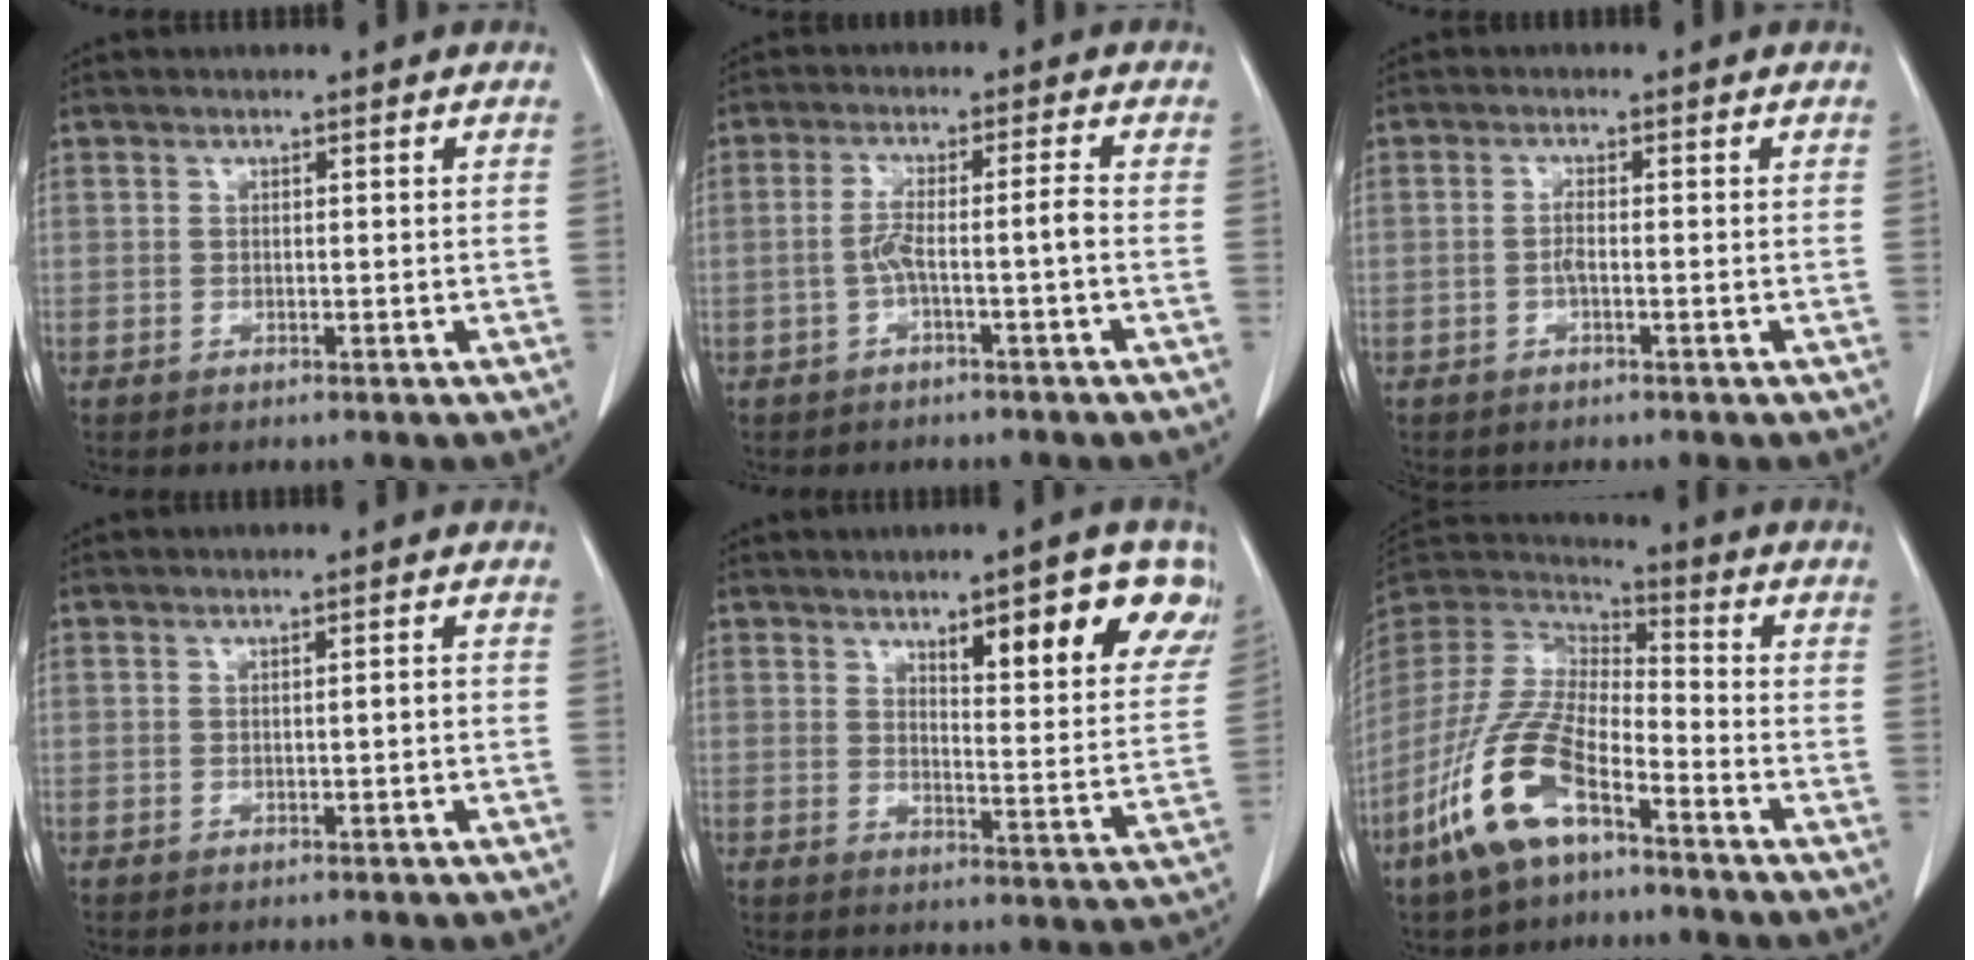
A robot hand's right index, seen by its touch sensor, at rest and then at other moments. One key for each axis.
{"total": 4.3, "fx": -1.4, "fy": -0.3, "fz": 4.0, "tx": -0.080, "ty": 0.016, "tz": -0.023}
{"total": 1.5, "fx": -0.4, "fy": 0.2, "fz": 1.4, "tx": -0.028, "ty": 0.001, "tz": -0.010}
{"total": 0.9, "fx": -0.2, "fy": 0.1, "fz": 0.8, "tx": -0.012, "ty": 0.001, "tz": -0.001}
{"total": 12.6, "fx": 7.3, "fy": 2.4, "fz": 10.0, "tx": -0.121, "ty": -0.003, "tz": 0.096}
{"total": 14.5, "fx": -7.9, "fy": 4.8, "fz": 11.1, "tx": -0.246, "ty": -0.010, "tz": -0.152}